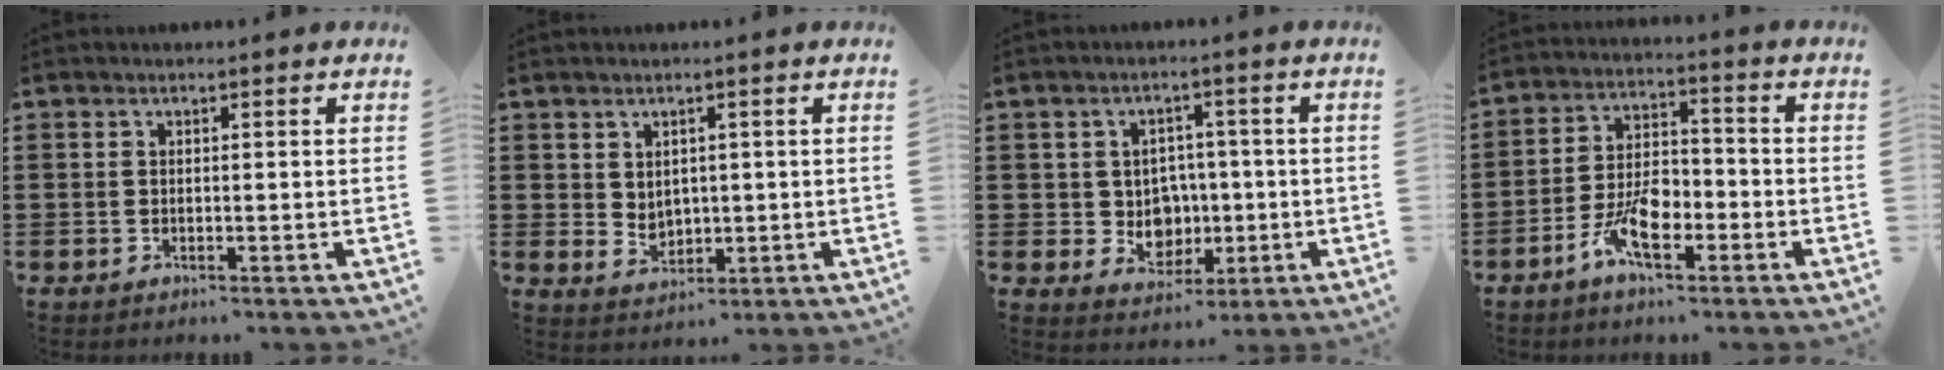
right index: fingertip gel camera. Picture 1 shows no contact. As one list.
[{"total": 2.7, "force": [1.4, 2.1, 0.9], "torque": [-0.017, 0.001, 0.025]}, {"total": 5.5, "force": [-0.1, 5.1, 1.9], "torque": [-0.029, 0.003, -0.004]}, {"total": 8.0, "force": [-3.9, 3.8, 5.8], "torque": [-0.124, 0.005, -0.074]}]